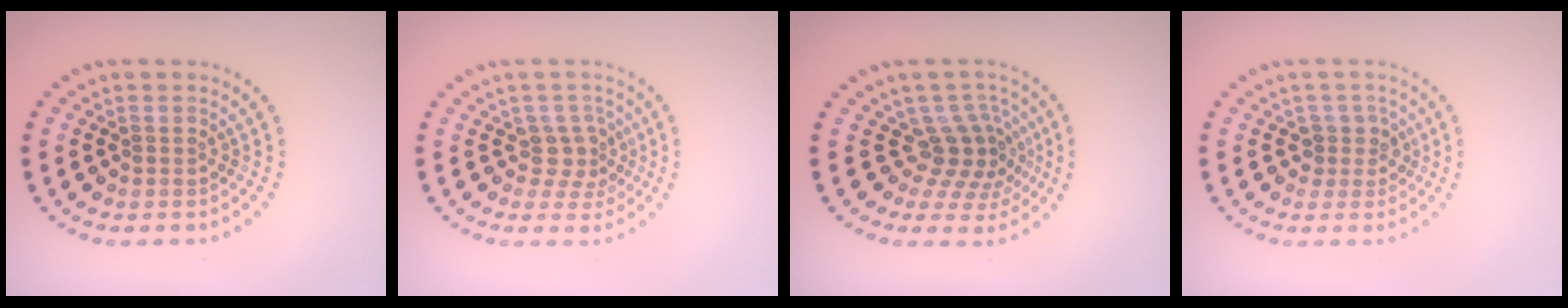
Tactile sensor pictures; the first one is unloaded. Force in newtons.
{"total": 2.3, "press": 1.7, "slide": 1.6}
{"total": 3.9, "press": 2.7, "slide": 2.7}
{"total": 1.9, "press": 1.5, "slide": 1.1}